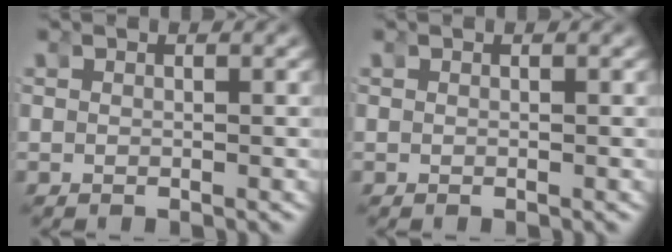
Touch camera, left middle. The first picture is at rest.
{"total": 0.0}